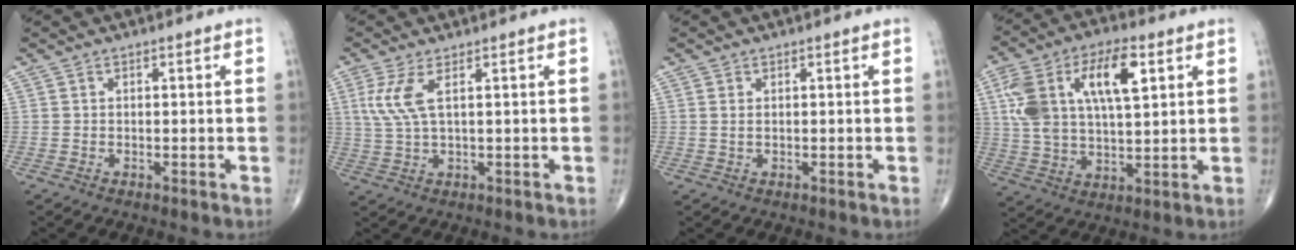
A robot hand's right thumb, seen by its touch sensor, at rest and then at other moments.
{"total": 5.3, "force": [1.8, 1.4, 4.8], "torque": [-0.127, -0.002, 0.043]}
{"total": 0.8, "force": [0.2, 0.4, 0.7], "torque": [-0.014, 0.003, 0.008]}
{"total": 17.3, "force": [5.5, 7.9, 14.4], "torque": [-0.268, 0.006, 0.099]}